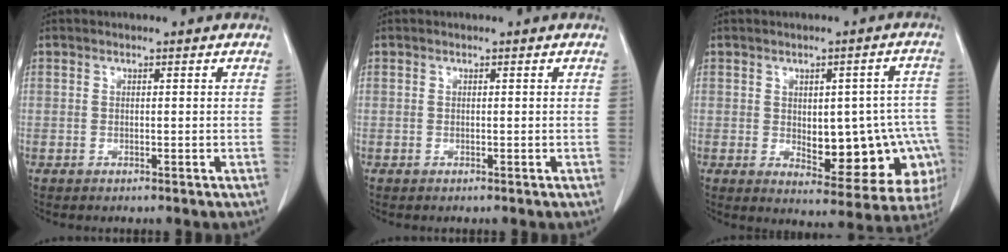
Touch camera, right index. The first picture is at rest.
{"total": 0.0}
{"total": 16.1, "force": [-2.9, 7.2, 14.1], "torque": [-0.125, 0.026, -0.013]}